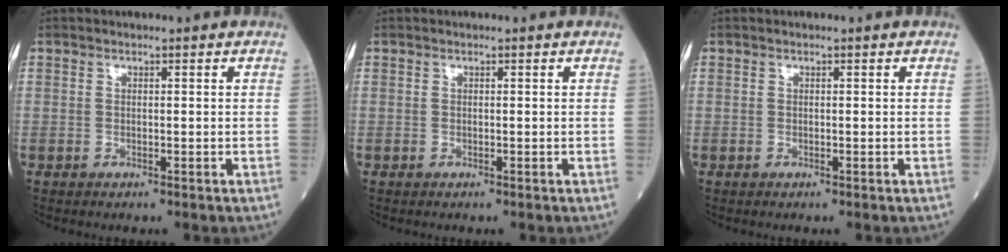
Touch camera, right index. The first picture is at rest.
{"total": 0.0}
{"total": 0.0}